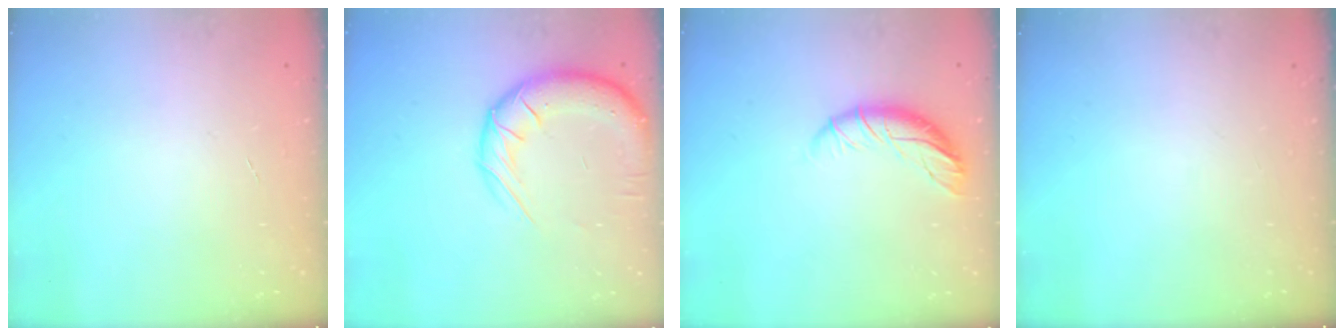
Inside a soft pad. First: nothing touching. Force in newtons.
{"total": 15.0, "press": 14.5, "slide": 3.9}
{"total": 9.4, "press": 9.2, "slide": 2.0}
{"total": 0.0}